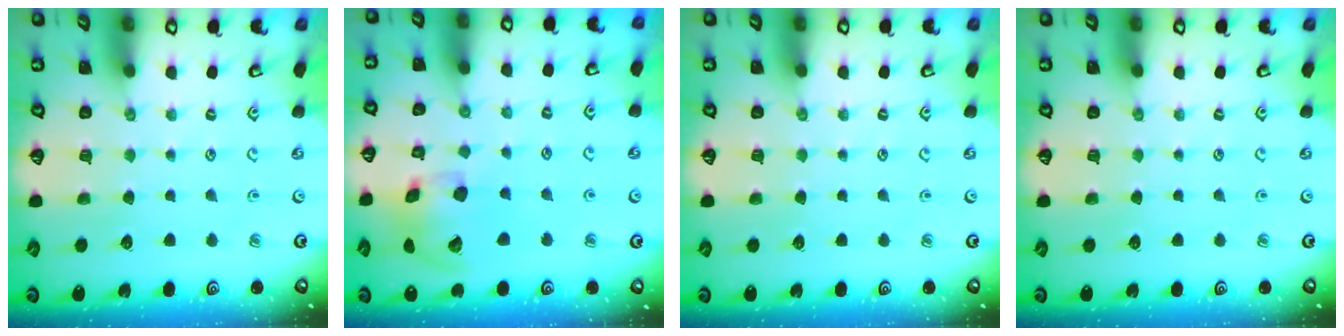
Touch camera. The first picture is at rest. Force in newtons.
{"total": 14.7, "press": 14.5, "slide": 2.3}
{"total": 0.0}
{"total": 0.0}